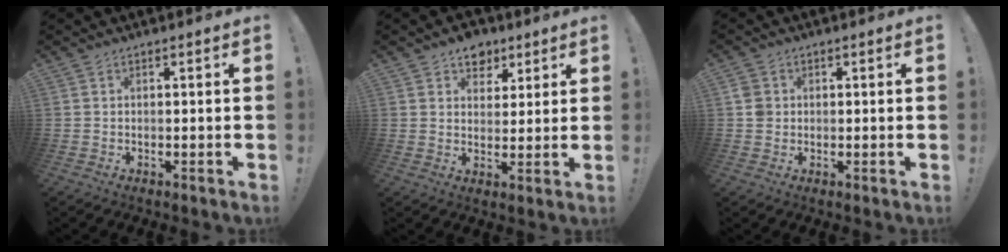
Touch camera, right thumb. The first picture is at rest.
{"total": 7.6, "force": [4.7, 5.7, 1.8], "torque": [-0.012, -0.031, 0.090]}
{"total": 3.5, "force": [0.2, 3.3, 1.1], "torque": [-0.010, 0.005, 0.005]}